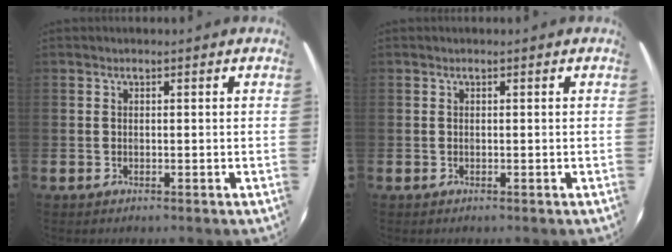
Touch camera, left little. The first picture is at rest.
{"total": 0.0}